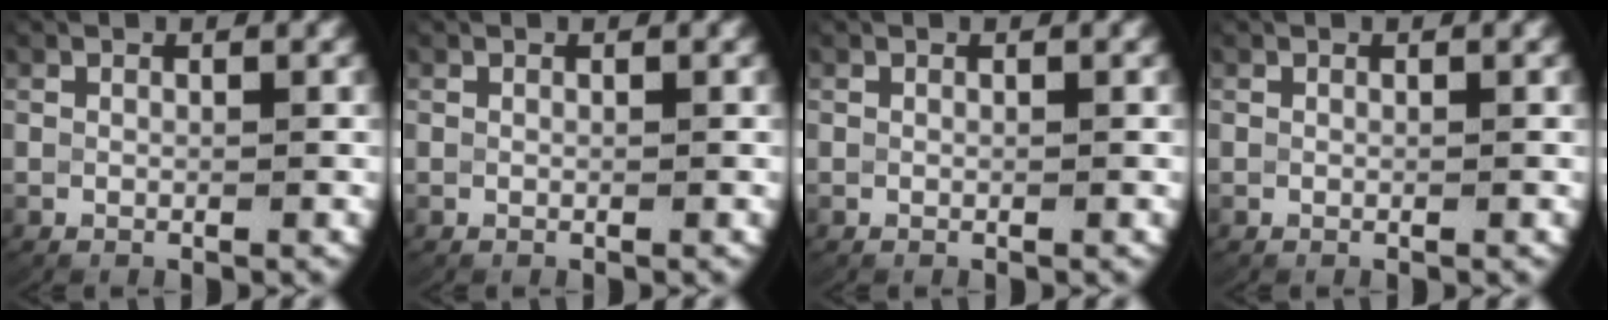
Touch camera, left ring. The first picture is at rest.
{"total": 0.0}
{"total": 0.0}
{"total": 0.0}